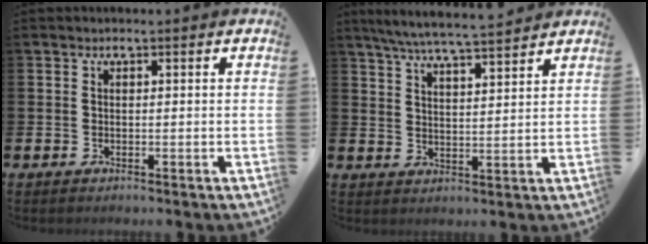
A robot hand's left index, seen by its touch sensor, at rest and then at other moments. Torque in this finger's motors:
{"motor_torque": [1.05, -1.09, 0.42, 0.18]}